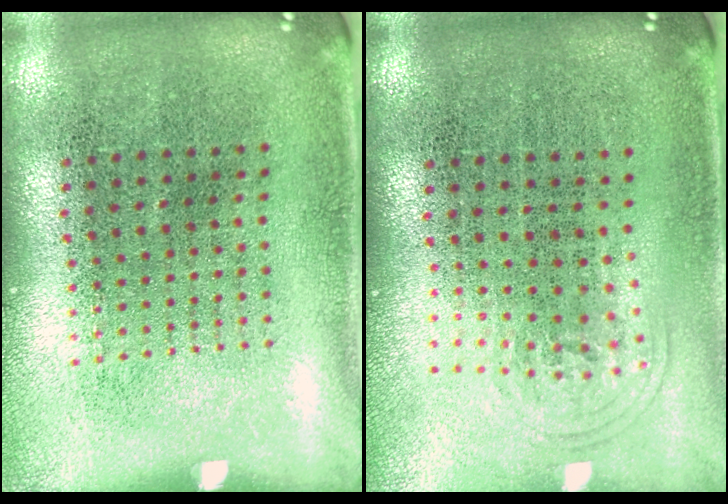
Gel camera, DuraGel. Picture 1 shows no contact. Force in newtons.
{"total": 0.9, "press": 0.7, "slide": 0.6}